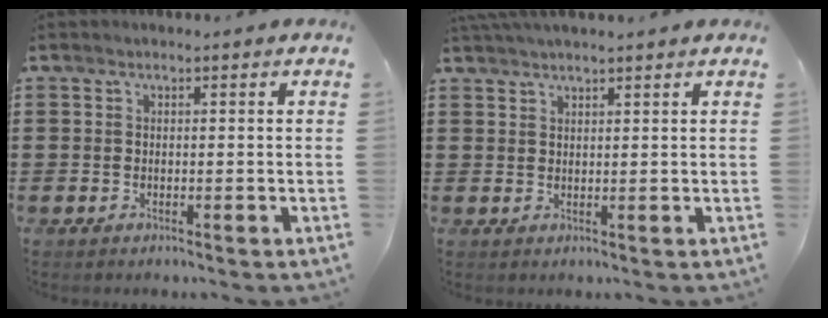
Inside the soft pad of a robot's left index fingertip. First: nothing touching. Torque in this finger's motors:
{"motor_torque": [0.98, -0.80, 1.01, 0.13]}